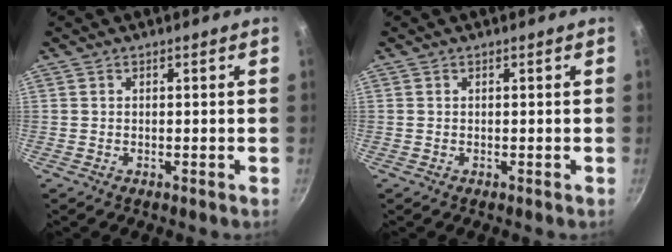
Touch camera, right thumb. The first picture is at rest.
{"total": 0.0}